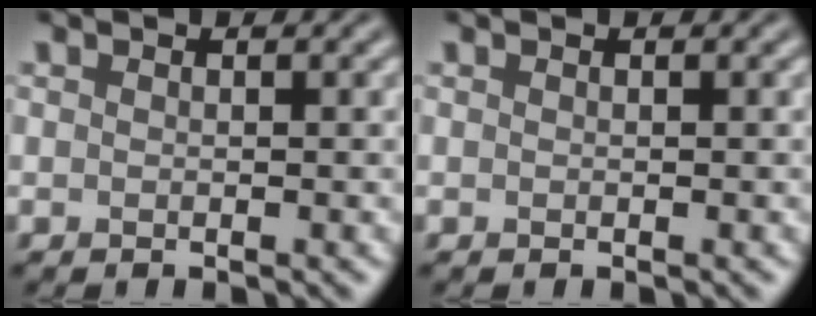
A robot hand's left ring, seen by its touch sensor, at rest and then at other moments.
{"total": 0.0}